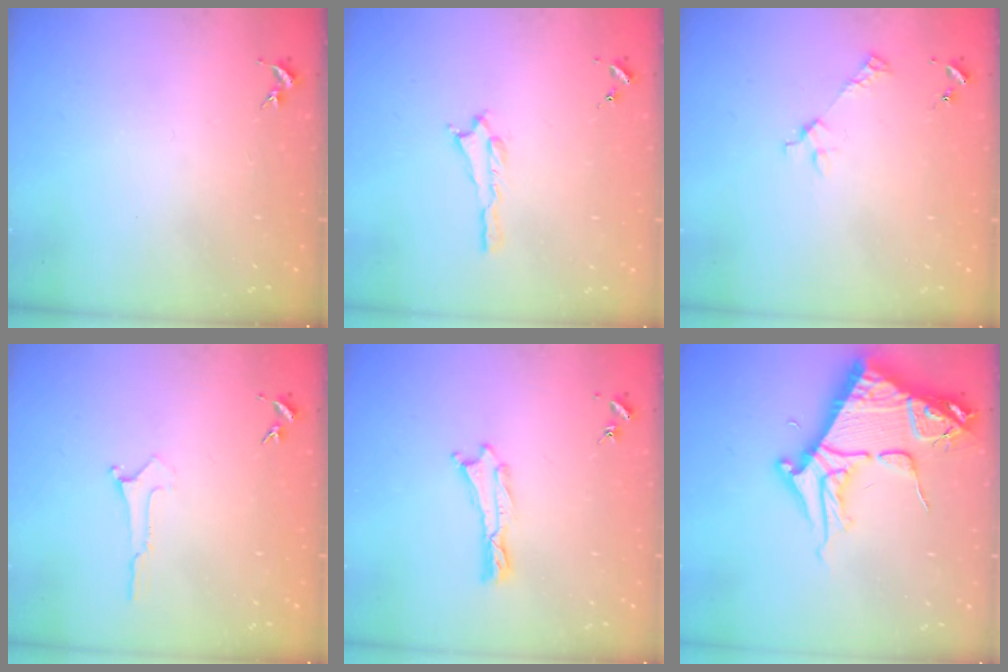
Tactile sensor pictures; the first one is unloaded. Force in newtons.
{"total": 0.6, "press": 0.6, "slide": 0.2}
{"total": 2.6, "press": 2.6, "slide": 0.3}
{"total": 0.0}
{"total": 0.0}
{"total": 10.7, "press": 10.7, "slide": 1.2}